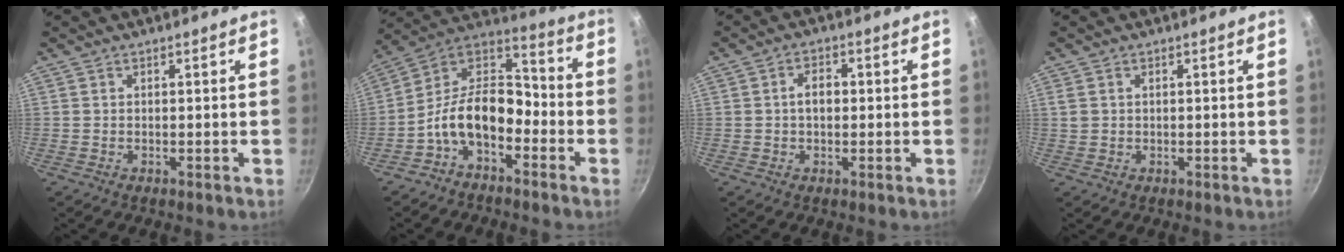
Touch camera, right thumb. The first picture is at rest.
{"total": 13.5, "force": [-5.0, 7.8, 9.9], "torque": [-0.161, 0.081, -0.101]}
{"total": 3.5, "force": [0.1, 2.3, 2.7], "torque": [-0.039, 0.012, -0.001]}
{"total": 1.8, "force": [0.4, 1.5, 1.0], "torque": [-0.025, 0.002, 0.015]}